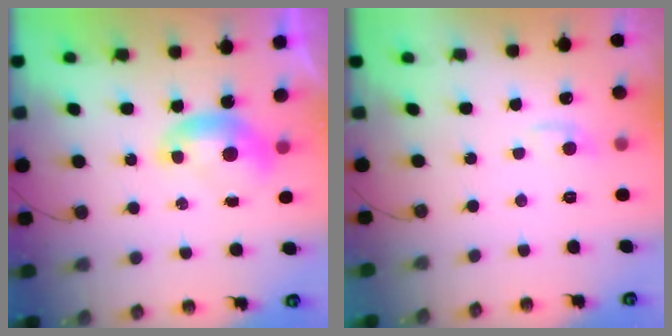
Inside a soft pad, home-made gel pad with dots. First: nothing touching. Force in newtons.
{"total": 1.0, "press": 0.9, "slide": 0.5}